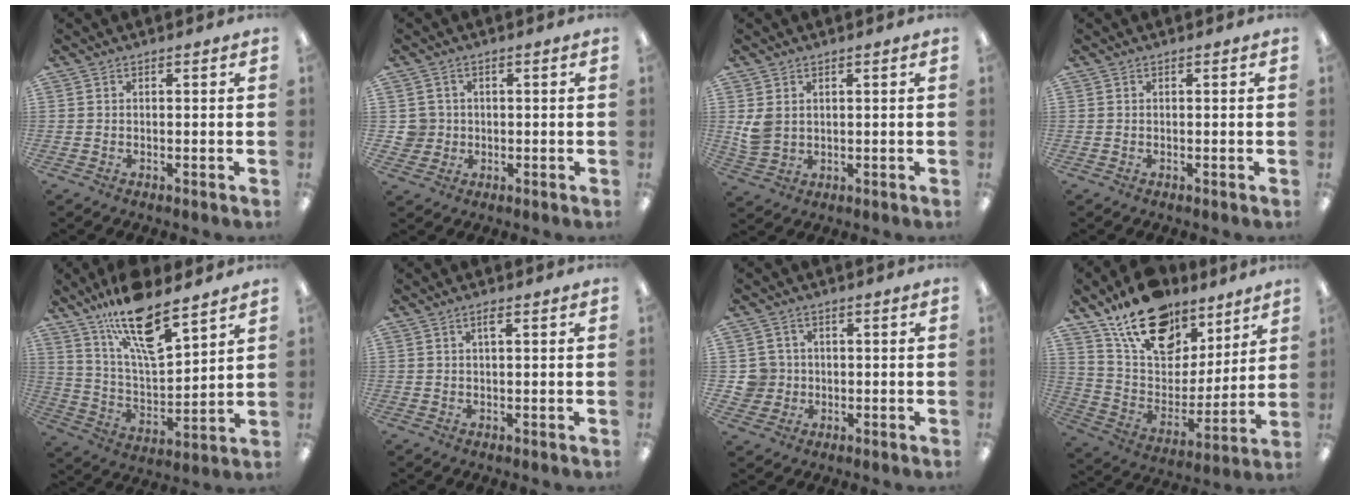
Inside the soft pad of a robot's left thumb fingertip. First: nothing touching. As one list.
[{"total": 4.0, "force": [0.5, 3.9, 0.4], "torque": [-0.010, 0.007, 0.009]}, {"total": 4.6, "force": [1.7, 3.4, 2.6], "torque": [-0.051, 0.004, 0.036]}, {"total": 0.0}, {"total": 17.8, "force": [12.7, 5.7, 11.1], "torque": [-0.196, -0.072, 0.216]}, {"total": 2.0, "force": [1.0, 0.5, 1.6], "torque": [-0.035, 0.004, 0.017]}, {"total": 5.1, "force": [0.3, 5.0, 0.7], "torque": [-0.019, 0.011, 0.008]}, {"total": 19.3, "force": [14.0, 10.2, 8.4], "torque": [-0.153, -0.080, 0.253]}]